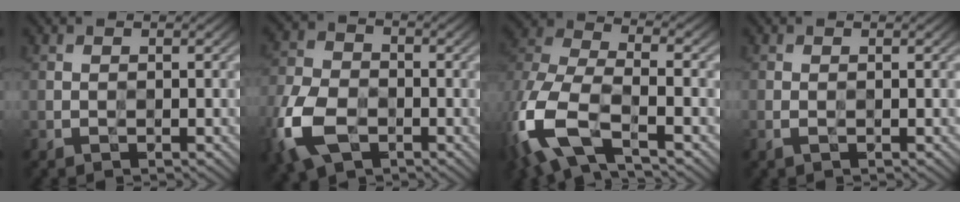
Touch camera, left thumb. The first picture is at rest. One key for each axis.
{"total": 11.3, "fx": -5.0, "fy": 7.1, "fz": 7.3, "tx": -0.204, "ty": -0.025, "tz": -0.109}
{"total": 12.9, "fx": -5.7, "fy": 6.1, "fz": 9.9, "tx": -0.258, "ty": -0.021, "tz": -0.120}
{"total": 0.7, "fx": -0.2, "fy": 0.1, "fz": 0.7, "tx": -0.017, "ty": -0.001, "tz": -0.004}